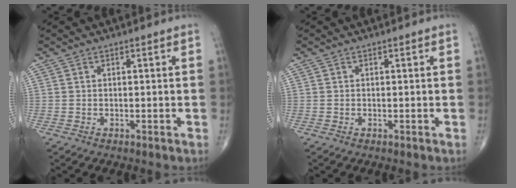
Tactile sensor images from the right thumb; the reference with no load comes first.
{"total": 0.0}